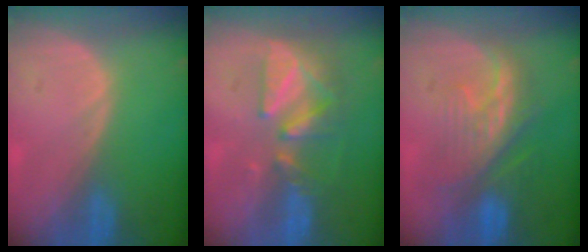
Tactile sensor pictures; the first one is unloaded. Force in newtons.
{"total": 9.0, "press": 7.9, "slide": 4.4}
{"total": 8.7, "press": 8.3, "slide": 2.6}